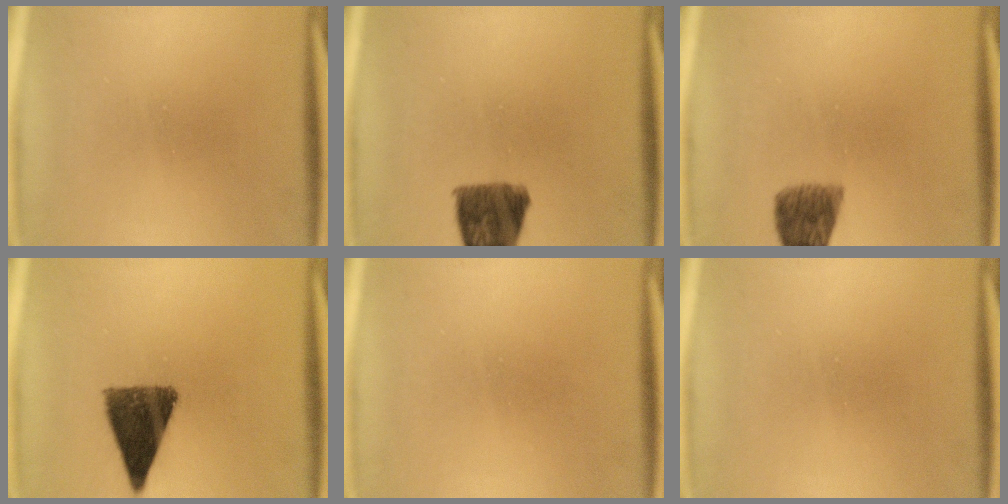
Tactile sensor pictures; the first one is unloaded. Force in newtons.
{"total": 9.7}
{"total": 6.4}
{"total": 11.1}
{"total": 1.7}
{"total": 0.0}